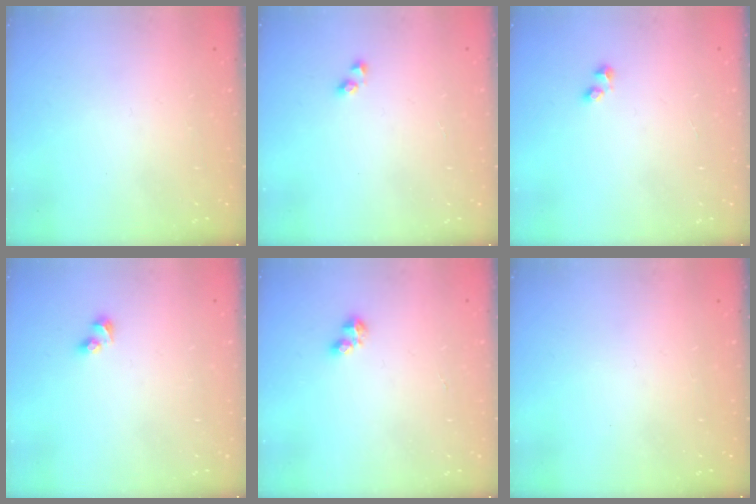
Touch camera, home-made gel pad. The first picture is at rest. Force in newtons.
{"total": 2.6, "press": 2.6, "slide": 0.3}
{"total": 1.5, "press": 1.2, "slide": 0.8}
{"total": 2.4, "press": 2.2, "slide": 0.9}
{"total": 2.7, "press": 2.7, "slide": 0.5}
{"total": 0.0}